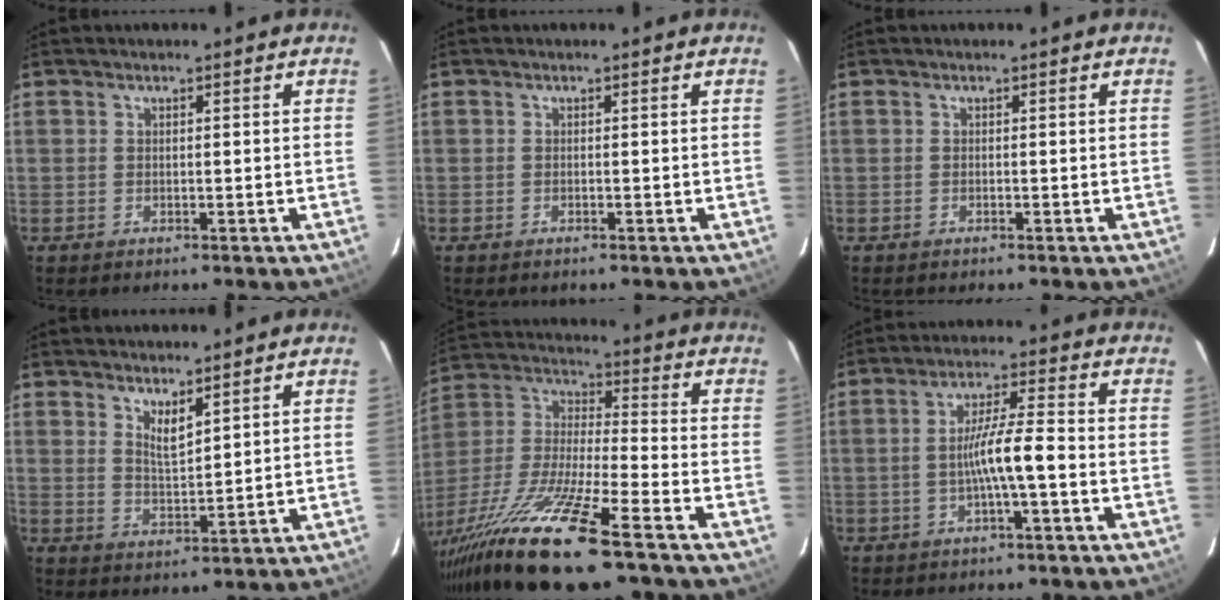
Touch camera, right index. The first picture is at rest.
{"total": 0.0}
{"total": 0.0}
{"total": 4.0, "force": [2.9, 0.8, 2.6], "torque": [-0.045, -0.007, 0.051]}
{"total": 22.3, "force": [-16.1, 1.9, 15.4], "torque": [-0.304, -0.036, -0.293]}
{"total": 6.6, "force": [-2.1, -0.1, 6.2], "torque": [-0.118, 0.006, -0.034]}